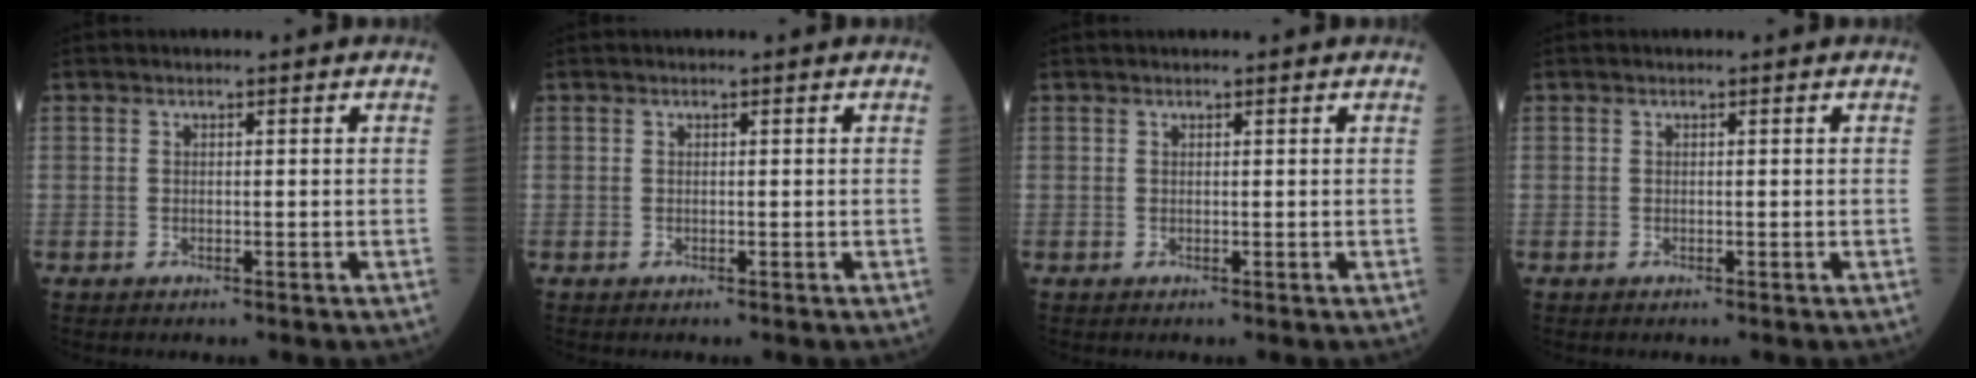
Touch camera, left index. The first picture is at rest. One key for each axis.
{"total": 0.0}
{"total": 1.2, "fx": 1.1, "fy": 0.0, "fz": 0.4, "tx": -0.002, "ty": 0.018, "tz": 0.019}
{"total": 0.0}